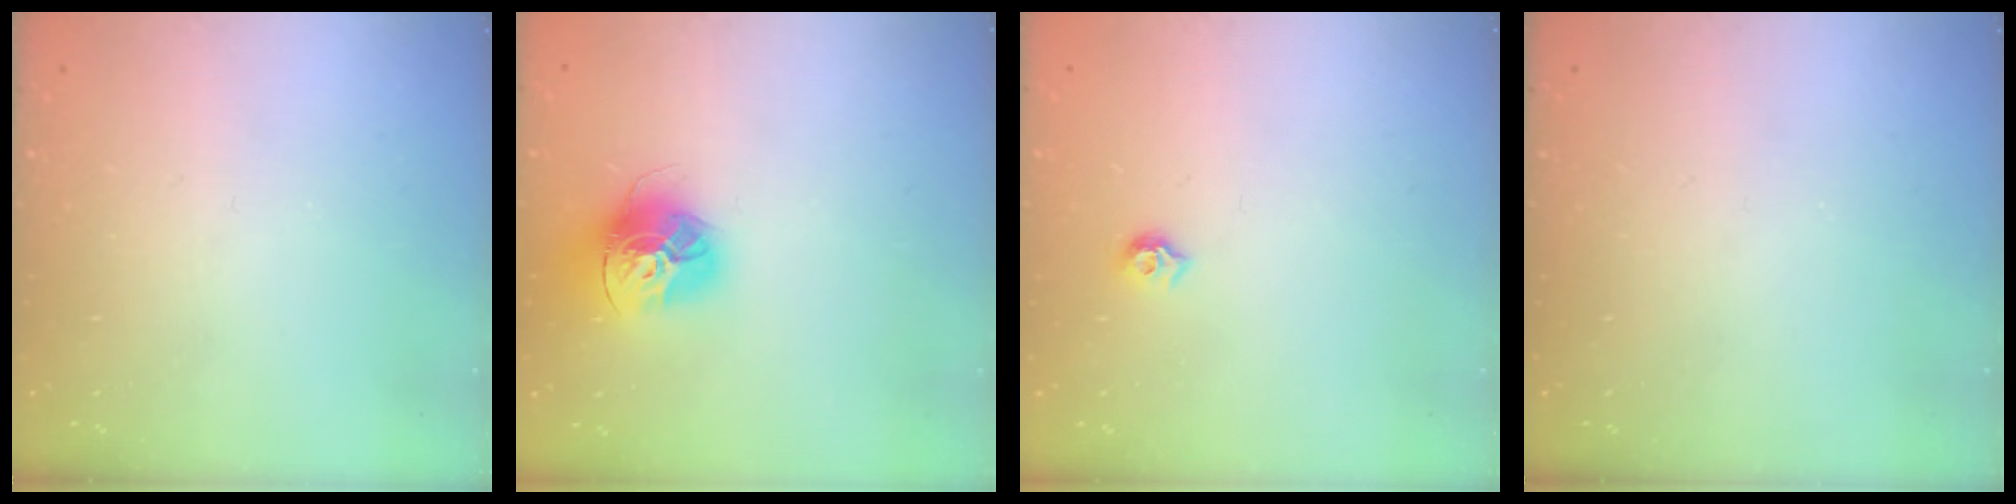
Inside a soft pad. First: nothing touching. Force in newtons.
{"total": 14.7, "press": 14.6, "slide": 1.4}
{"total": 5.8, "press": 5.7, "slide": 0.8}
{"total": 0.0}